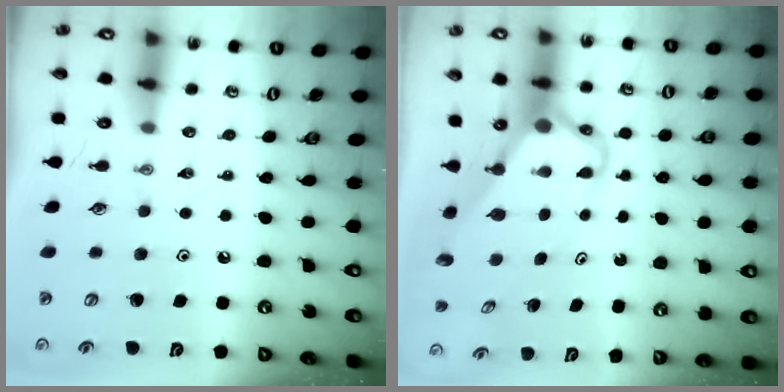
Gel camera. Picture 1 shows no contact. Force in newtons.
{"total": 5.6, "press": 5.5, "slide": 0.6}